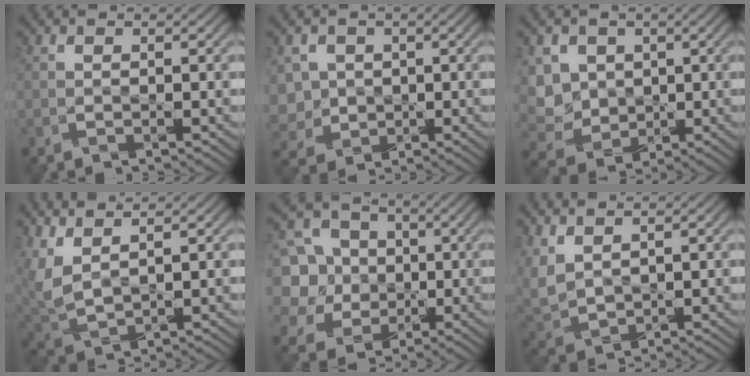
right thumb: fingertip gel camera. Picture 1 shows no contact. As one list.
[{"total": 5.1, "force": [0.1, 4.7, 2.2], "torque": [-0.092, -0.004, -0.011]}, {"total": 7.4, "force": [1.5, 6.2, 3.6], "torque": [-0.144, 0.008, 0.018]}, {"total": 6.5, "force": [3.6, 2.3, 4.9], "torque": [-0.156, 0.010, 0.079]}, {"total": 11.7, "force": [1.3, 10.2, 5.7], "torque": [-0.214, 0.021, 0.005]}, {"total": 5.8, "force": [3.2, 3.1, 3.8], "torque": [-0.133, 0.006, 0.074]}]